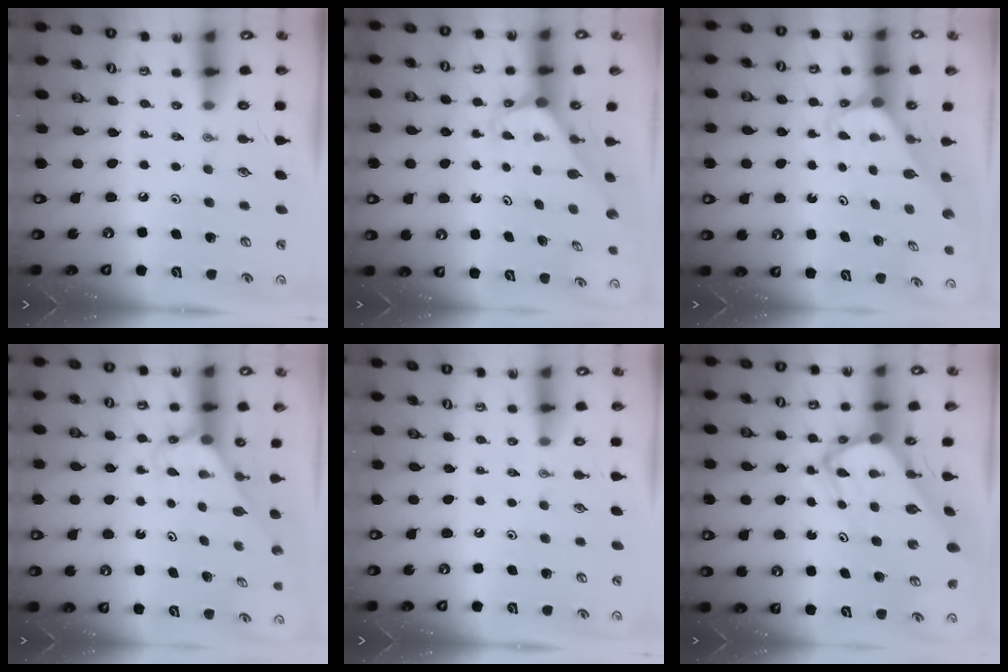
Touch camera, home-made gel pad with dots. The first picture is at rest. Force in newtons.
{"total": 2.0, "press": 2.0, "slide": 0.1}
{"total": 1.8, "press": 1.8, "slide": 0.1}
{"total": 2.7, "press": 2.7, "slide": 0.2}
{"total": 0.0}
{"total": 9.2, "press": 9.1, "slide": 0.9}